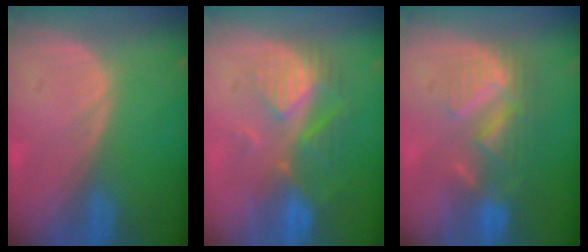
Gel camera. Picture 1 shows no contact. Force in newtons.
{"total": 8.7, "press": 7.8, "slide": 4.0}
{"total": 8.9, "press": 8.0, "slide": 3.7}